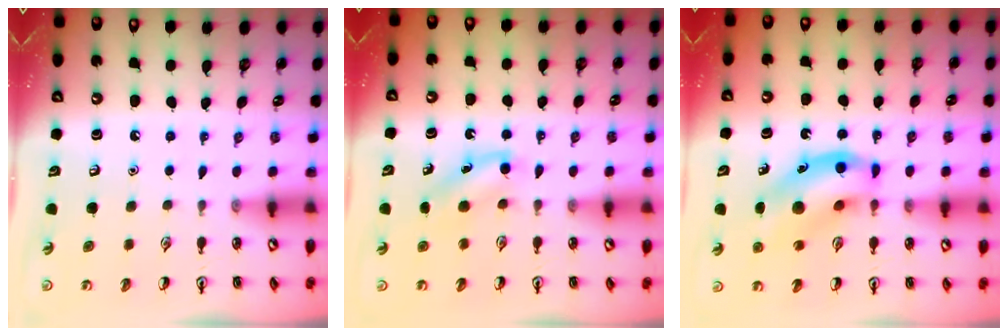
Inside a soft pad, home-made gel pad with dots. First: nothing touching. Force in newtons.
{"total": 5.2, "press": 5.0, "slide": 1.2}
{"total": 12.0, "press": 11.5, "slide": 3.5}